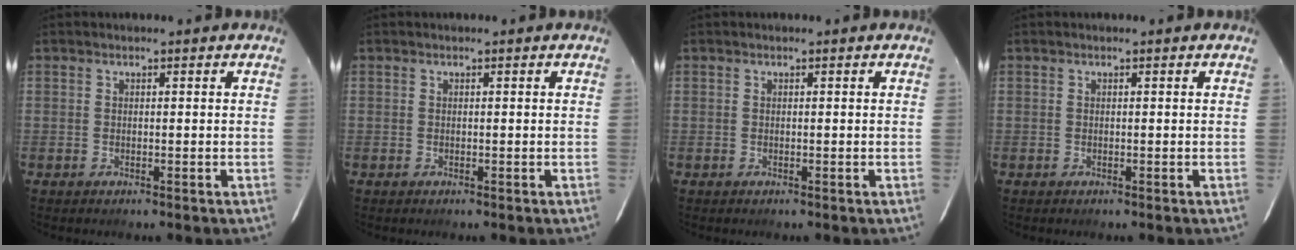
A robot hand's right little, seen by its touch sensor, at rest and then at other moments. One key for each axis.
{"total": 0.0}
{"total": 0.0}
{"total": 0.0}